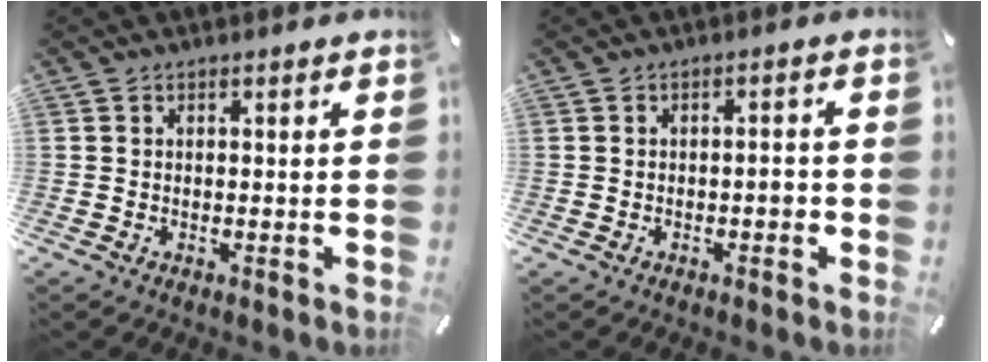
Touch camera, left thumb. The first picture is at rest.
{"total": 2.6, "force": [-0.9, 1.0, 2.2], "torque": [-0.038, 0.006, -0.017]}